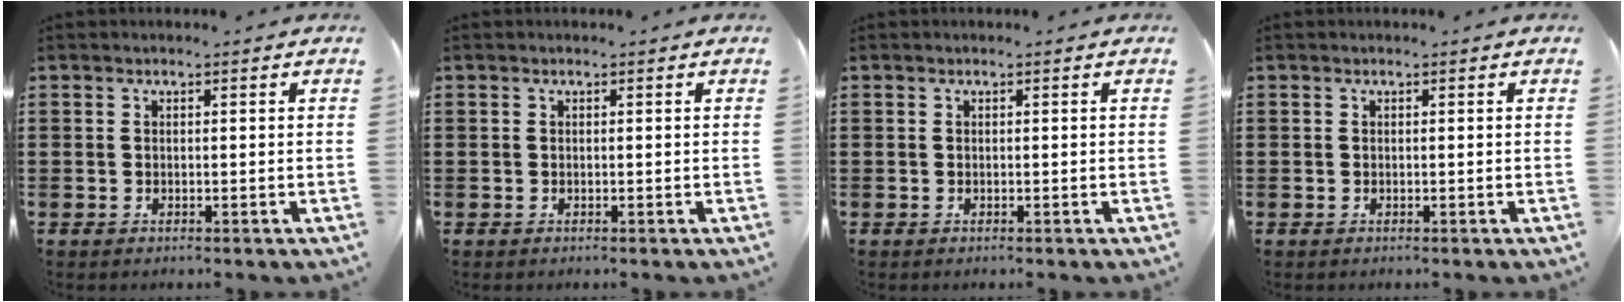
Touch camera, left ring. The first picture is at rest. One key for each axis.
{"total": 0.0}
{"total": 0.0}
{"total": 0.0}